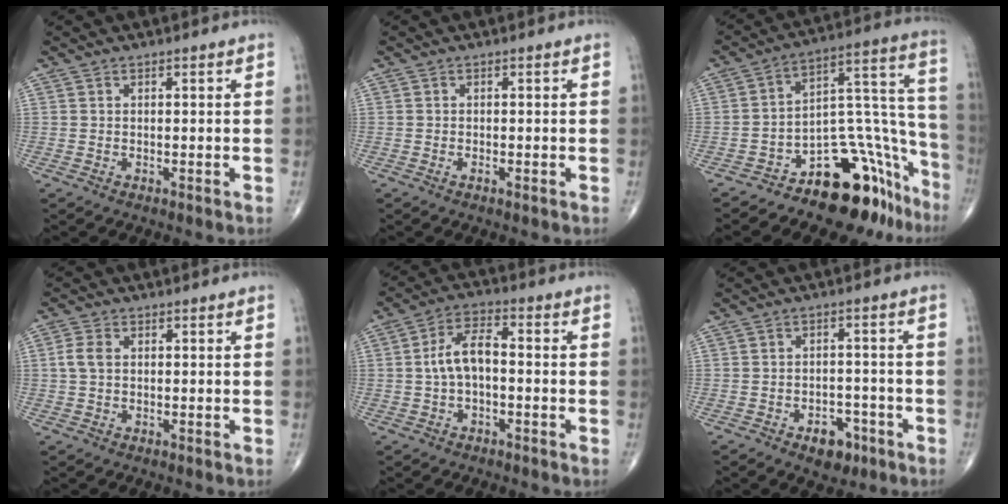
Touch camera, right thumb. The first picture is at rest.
{"total": 0.7, "force": [-0.3, 0.2, 0.6], "torque": [-0.015, 0.000, -0.007]}
{"total": 18.7, "force": [-13.2, 8.2, 10.4], "torque": [-0.056, 0.157, -0.202]}
{"total": 3.1, "force": [0.3, 2.1, 2.3], "torque": [-0.053, 0.006, 0.001]}
{"total": 7.3, "force": [-0.5, 3.7, 6.2], "torque": [-0.120, 0.028, -0.018]}
{"total": 5.9, "force": [-3.3, 3.7, 3.2], "torque": [-0.021, 0.025, -0.045]}